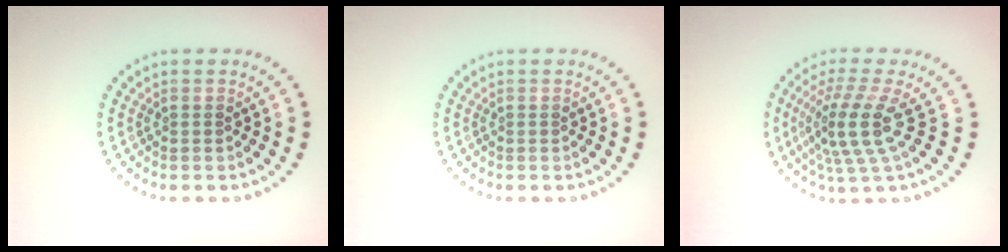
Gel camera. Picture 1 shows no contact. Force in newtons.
{"total": 0.0}
{"total": 4.6, "press": 3.5, "slide": 3.0}